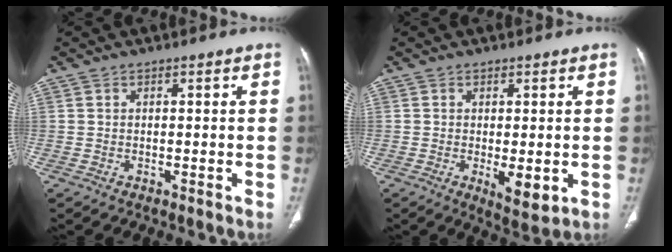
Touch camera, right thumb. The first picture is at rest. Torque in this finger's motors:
{"motor_torque": [0.33, 1.30, 0.17, -0.32, 0.21]}